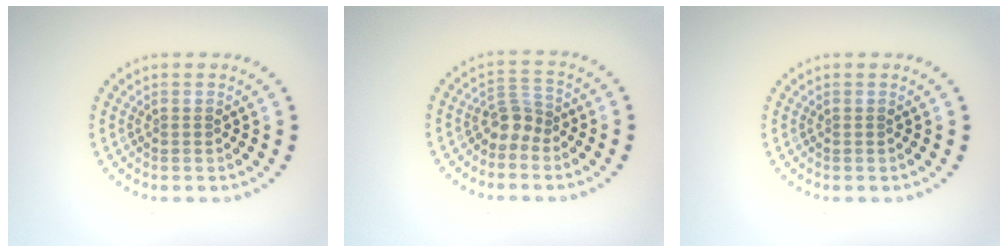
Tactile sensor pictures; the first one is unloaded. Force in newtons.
{"total": 2.2, "press": 1.7, "slide": 1.4}
{"total": 0.0}